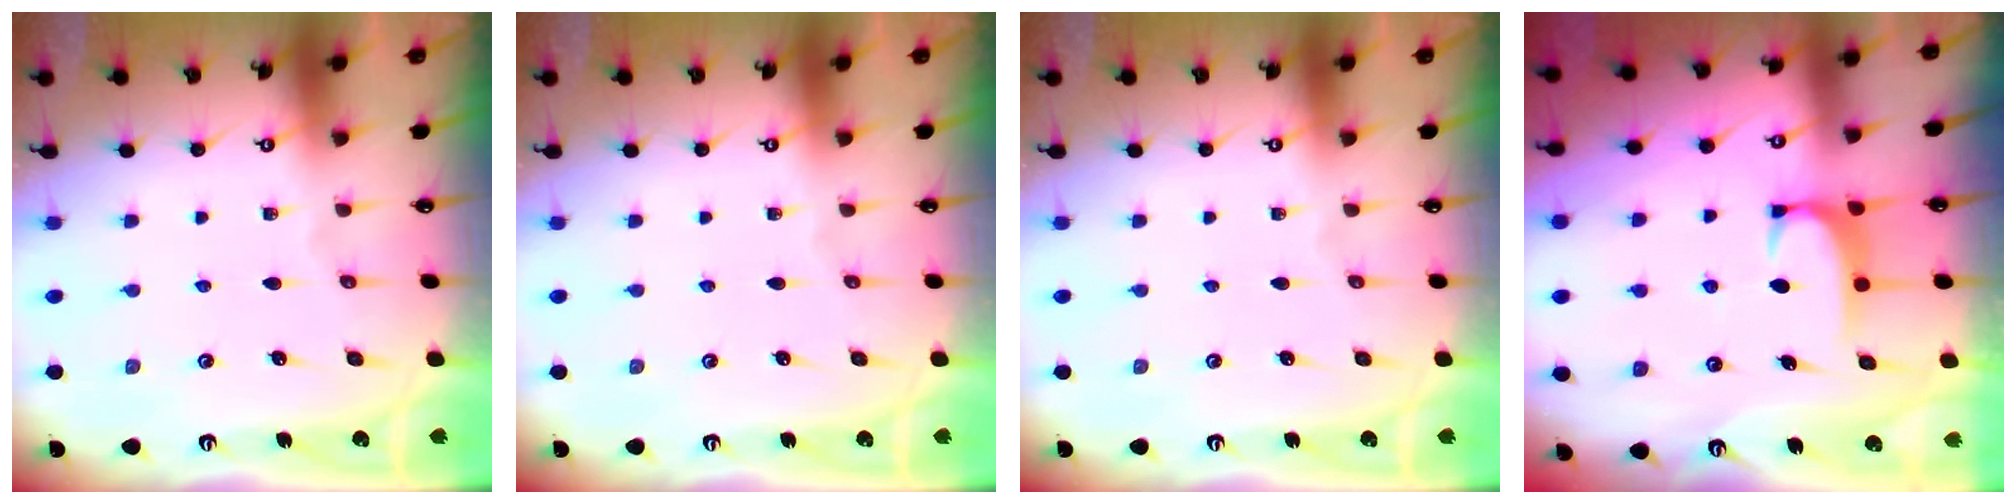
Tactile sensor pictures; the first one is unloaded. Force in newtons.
{"total": 0.0}
{"total": 0.0}
{"total": 1.7, "press": 1.6, "slide": 0.4}